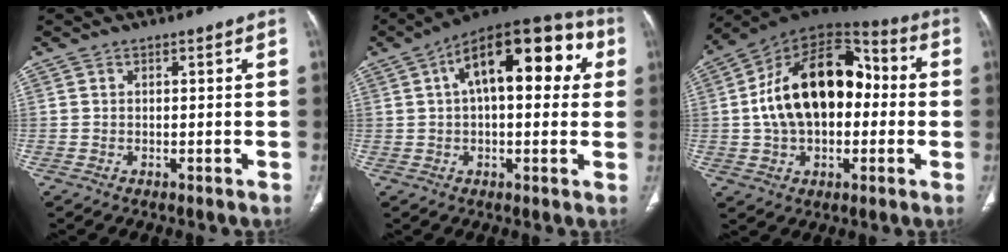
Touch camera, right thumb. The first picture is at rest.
{"total": 19.7, "force": [5.3, 9.3, 16.6], "torque": [-0.207, 0.037, 0.067]}
{"total": 22.1, "force": [0.7, 13.9, 17.1], "torque": [-0.267, 0.038, 0.008]}